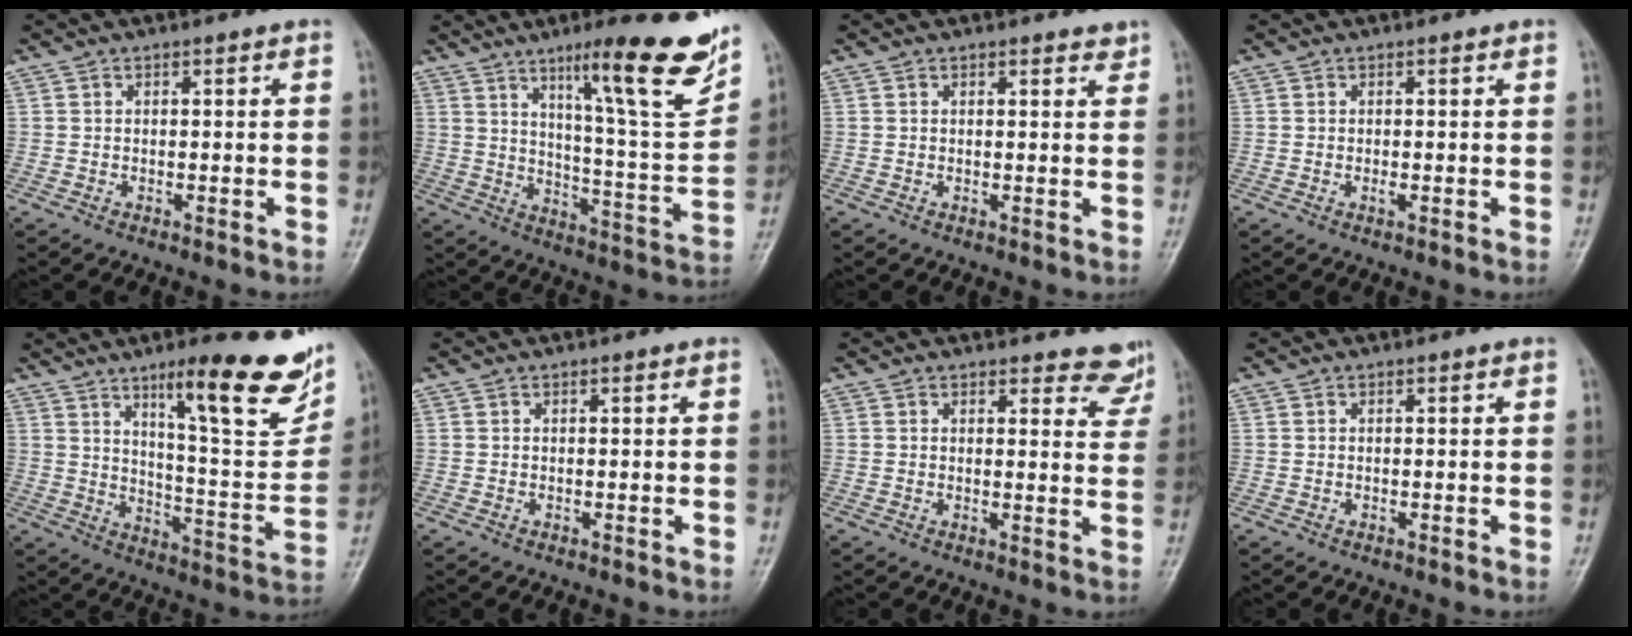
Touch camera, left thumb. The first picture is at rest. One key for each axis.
{"total": 19.7, "fx": 11.7, "fy": 2.9, "fz": 15.6, "tx": -0.192, "ty": -0.062, "tz": 0.178}
{"total": 1.5, "fx": 1.3, "fy": 0.5, "fz": 0.6, "tx": 0.000, "ty": -0.008, "tz": 0.014}
{"total": 0.8, "fx": -0.1, "fy": 0.4, "fz": 0.7, "tx": -0.011, "ty": -0.002, "tz": -0.002}
{"total": 21.2, "fx": 12.0, "fy": 4.8, "fz": 16.7, "tx": -0.192, "ty": -0.057, "tz": 0.180}
{"total": 0.0}
{"total": 5.8, "fx": 5.4, "fy": 1.9, "fz": 0.7, "tx": 0.025, "ty": -0.039, "tz": 0.042}
{"total": 0.0}